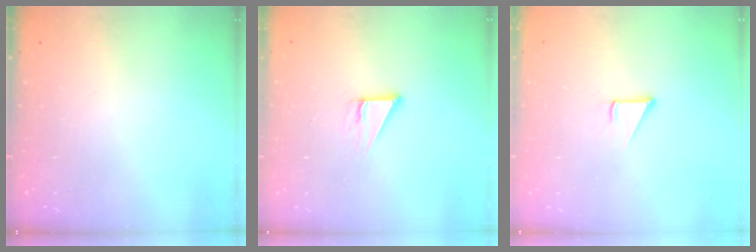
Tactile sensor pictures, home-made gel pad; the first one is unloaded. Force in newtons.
{"total": 4.0, "press": 4.0, "slide": 0.2}
{"total": 1.9, "press": 1.9, "slide": 0.1}